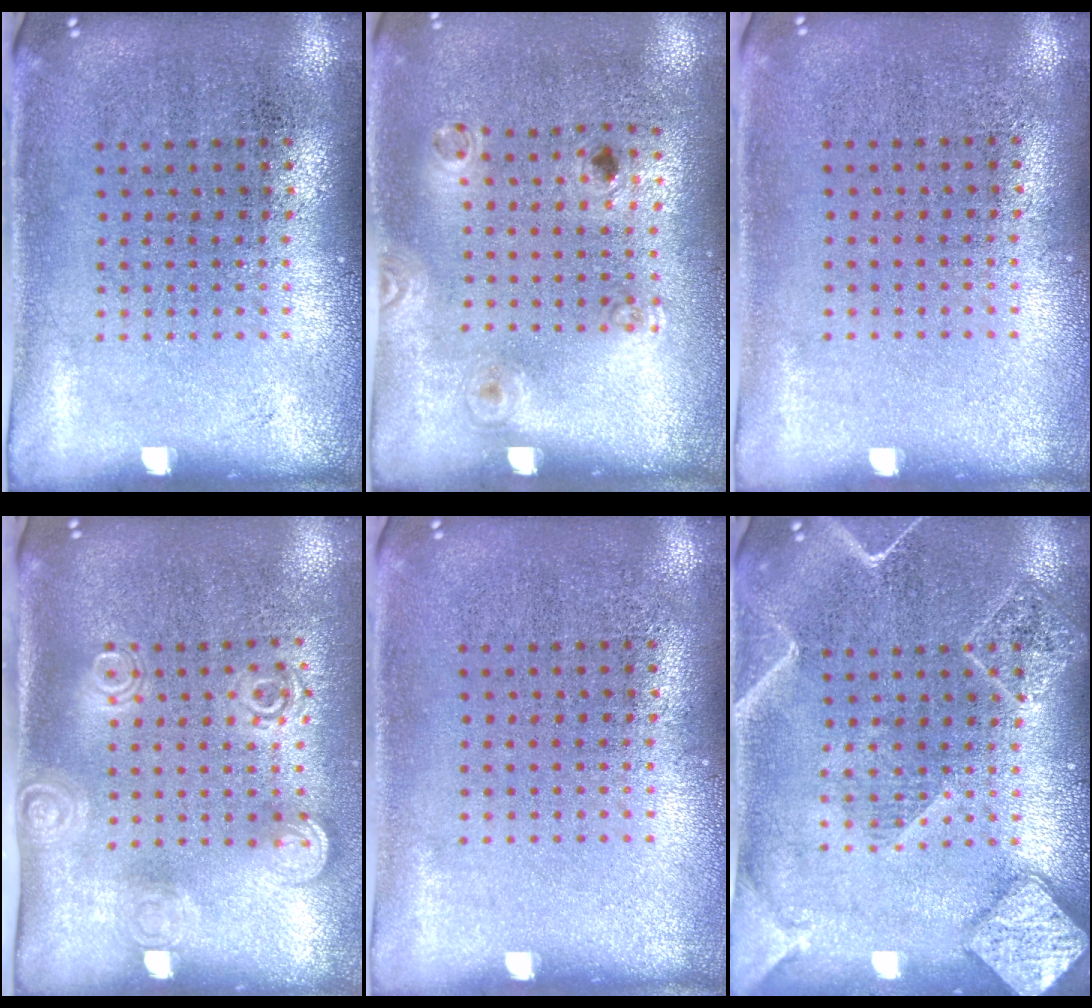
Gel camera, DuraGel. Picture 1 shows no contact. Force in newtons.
{"total": 1.2, "press": 0.8, "slide": 0.9}
{"total": 0.0}
{"total": 1.7, "press": 1.3, "slide": 1.1}
{"total": 0.0}
{"total": 1.9, "press": 1.9, "slide": 0.2}